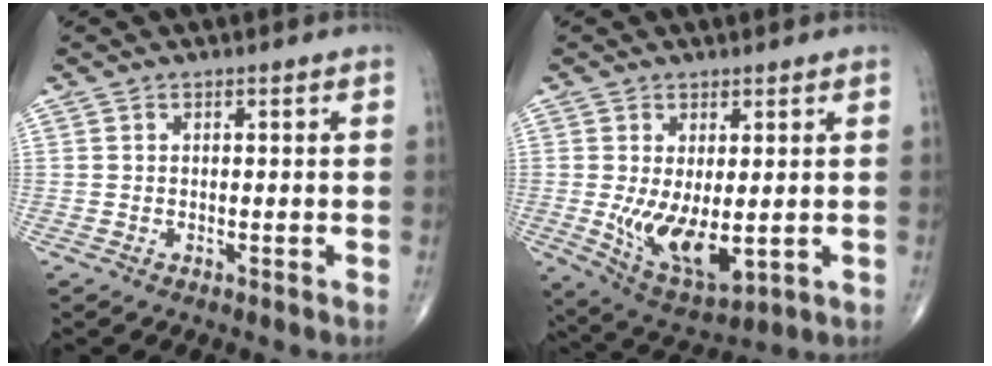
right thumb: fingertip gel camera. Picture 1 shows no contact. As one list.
[{"total": 10.8, "force": [-0.9, 5.1, 9.6], "torque": [-0.160, -0.028, 0.004]}]